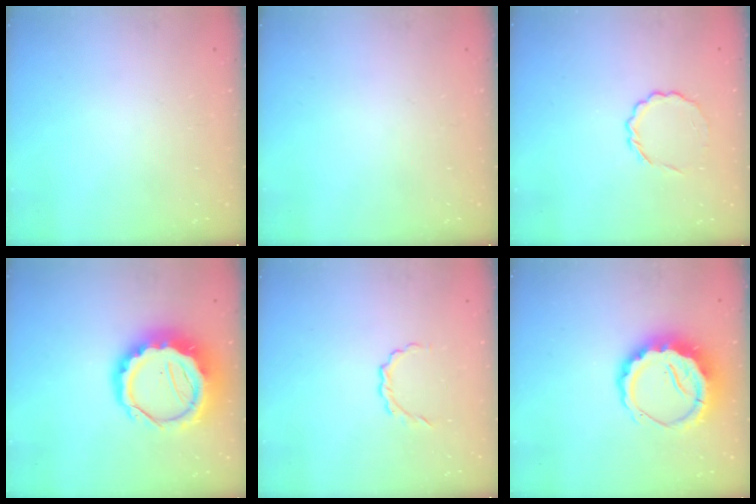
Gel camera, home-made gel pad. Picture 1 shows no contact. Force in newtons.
{"total": 0.0}
{"total": 5.8, "press": 5.5, "slide": 1.9}
{"total": 13.2, "press": 12.9, "slide": 2.9}
{"total": 3.0, "press": 2.8, "slide": 0.9}
{"total": 9.5, "press": 9.2, "slide": 2.2}